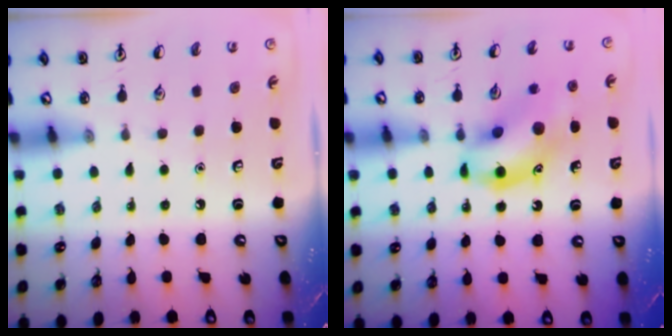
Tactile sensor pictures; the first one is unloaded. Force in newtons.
{"total": 13.0, "press": 12.7, "slide": 2.4}